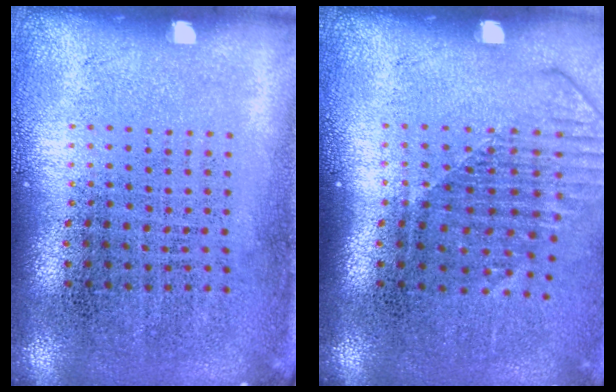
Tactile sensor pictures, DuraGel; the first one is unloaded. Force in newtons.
{"total": 1.6, "press": 1.2, "slide": 1.0}